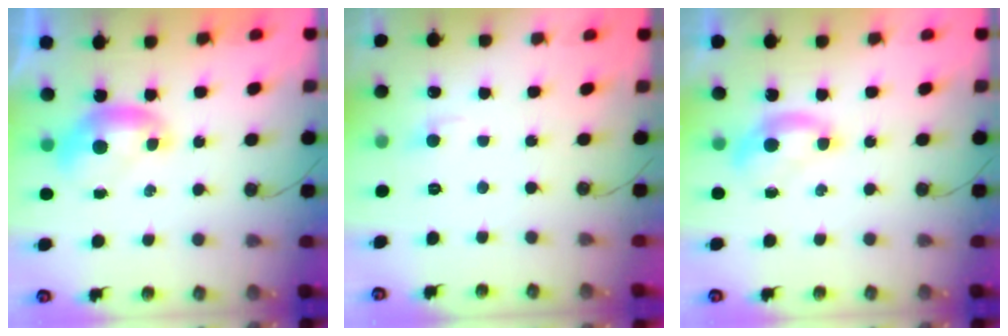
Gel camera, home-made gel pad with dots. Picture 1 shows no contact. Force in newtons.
{"total": 0.7, "press": 0.2, "slide": 0.7}
{"total": 1.2, "press": 1.1, "slide": 0.5}